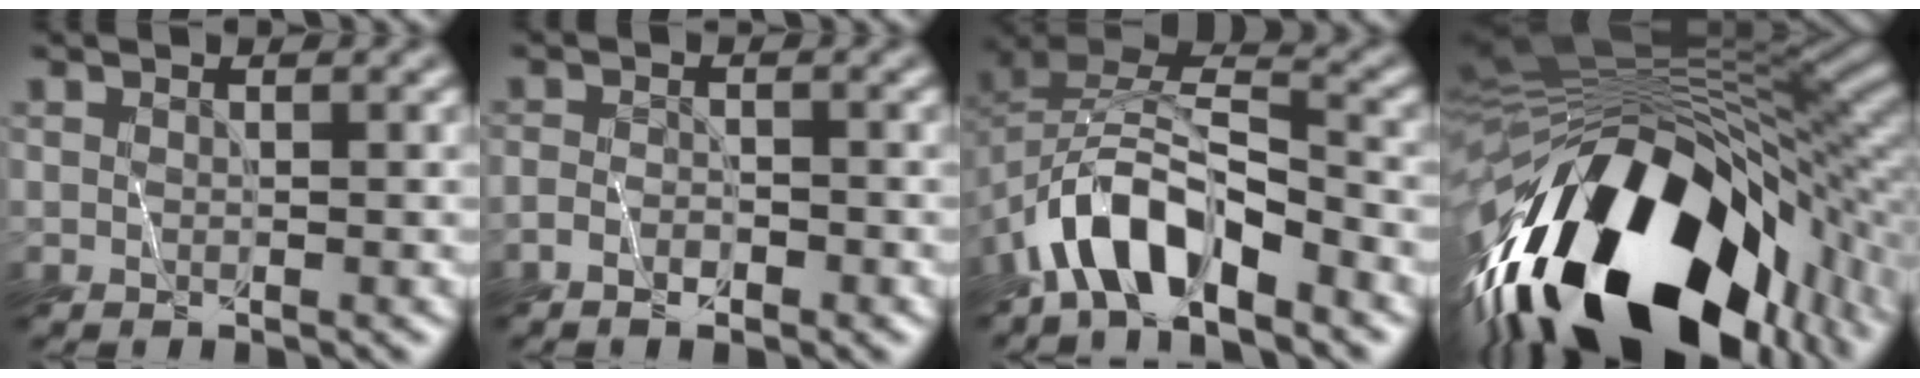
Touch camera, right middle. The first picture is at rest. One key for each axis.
{"total": 1.8, "fx": -1.6, "fy": 0.4, "fz": 0.8, "tx": -0.017, "ty": -0.005, "tz": -0.035}
{"total": 8.1, "fx": -5.4, "fy": 3.0, "fz": 5.3, "tx": -0.094, "ty": 0.006, "tz": -0.103}
{"total": 17.4, "fx": -7.6, "fy": 7.2, "fz": 13.8, "tx": -0.246, "ty": -0.018, "tz": -0.125}